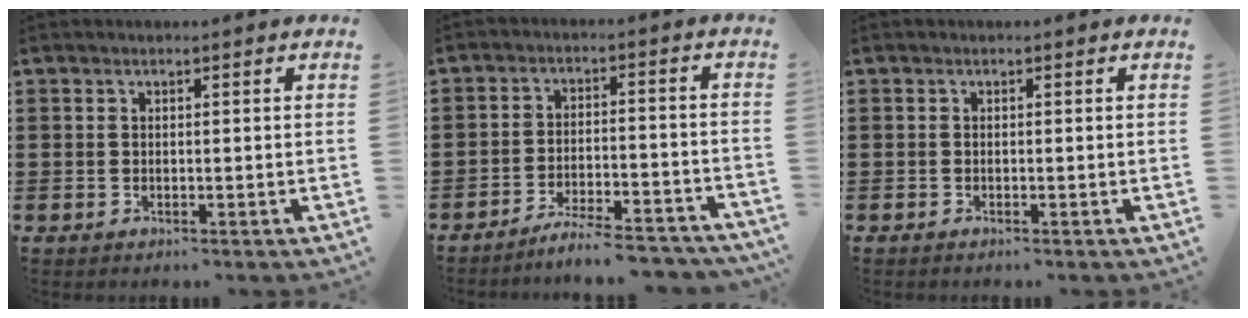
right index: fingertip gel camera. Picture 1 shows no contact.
{"total": 5.8, "force": [-5.5, 0.0, 1.9], "torque": [-0.030, -0.002, -0.103]}
{"total": 0.0}